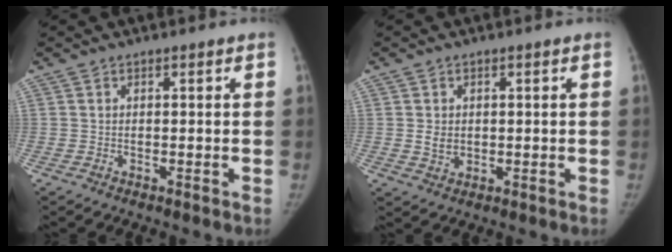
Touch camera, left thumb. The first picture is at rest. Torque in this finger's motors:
{"motor_torque": [0.35, 0.44, 0.38, -0.78, -0.01]}